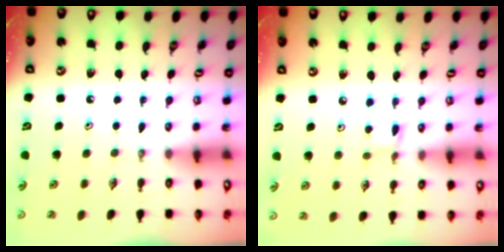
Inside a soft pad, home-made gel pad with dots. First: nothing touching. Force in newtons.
{"total": 1.2, "press": 1.2, "slide": 0.1}